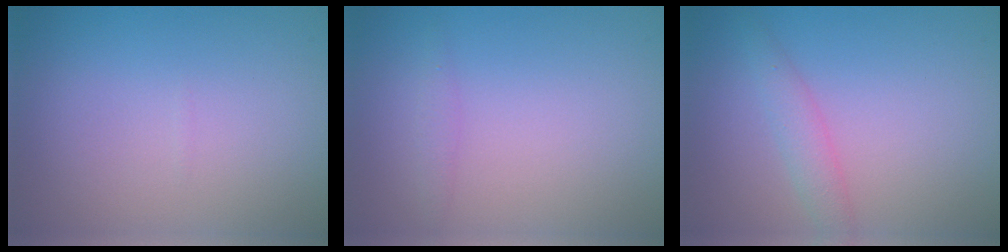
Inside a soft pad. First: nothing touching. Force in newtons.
{"total": 0.8, "press": 0.8, "slide": 0.0}
{"total": 1.9, "press": 1.9, "slide": 0.1}